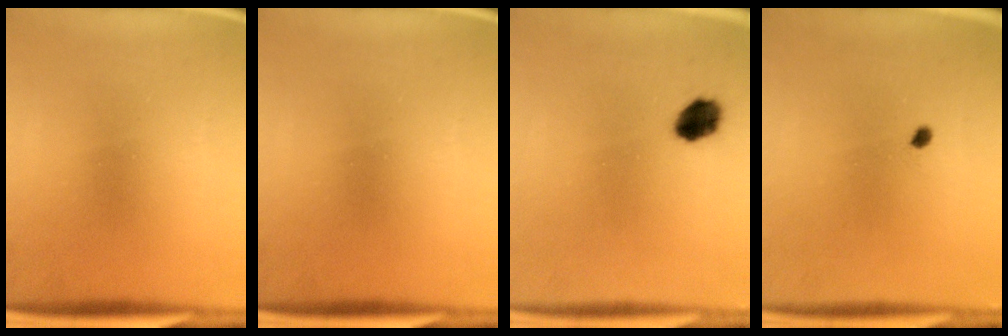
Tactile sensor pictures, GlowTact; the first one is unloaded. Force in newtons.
{"total": 0.0}
{"total": 5.6}
{"total": 0.8}